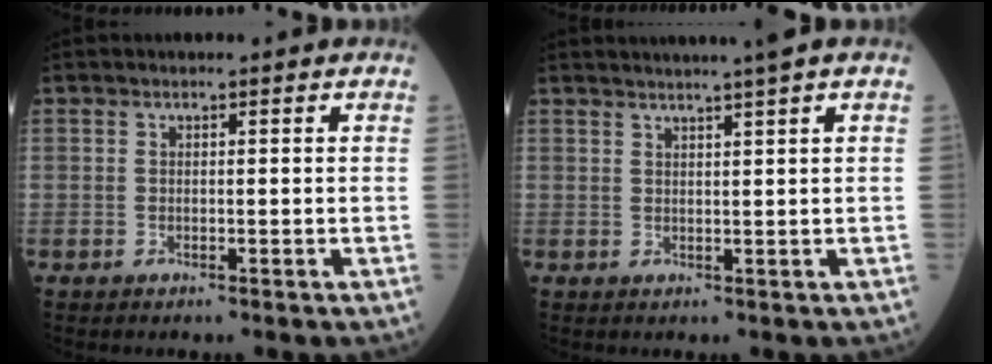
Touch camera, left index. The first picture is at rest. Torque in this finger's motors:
{"motor_torque": [-0.43, 0.28, -0.76, 0.00]}